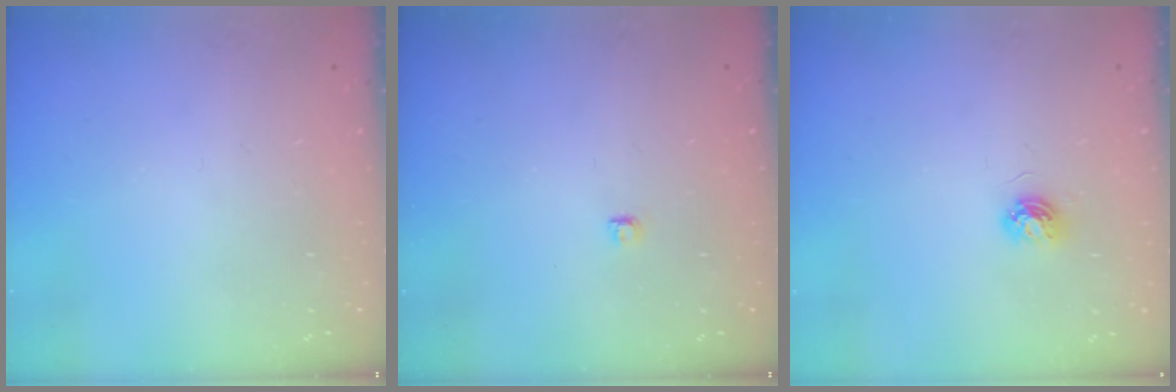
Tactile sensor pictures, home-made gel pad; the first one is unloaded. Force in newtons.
{"total": 2.8, "press": 2.7, "slide": 0.3}
{"total": 5.2, "press": 5.1, "slide": 0.6}